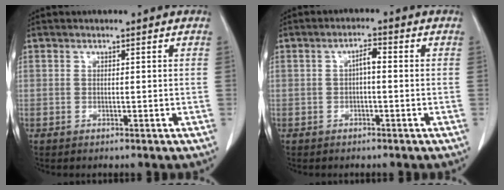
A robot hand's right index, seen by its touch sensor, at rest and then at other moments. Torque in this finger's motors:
{"motor_torque": [0.37, -0.02, 0.11, 0.06]}